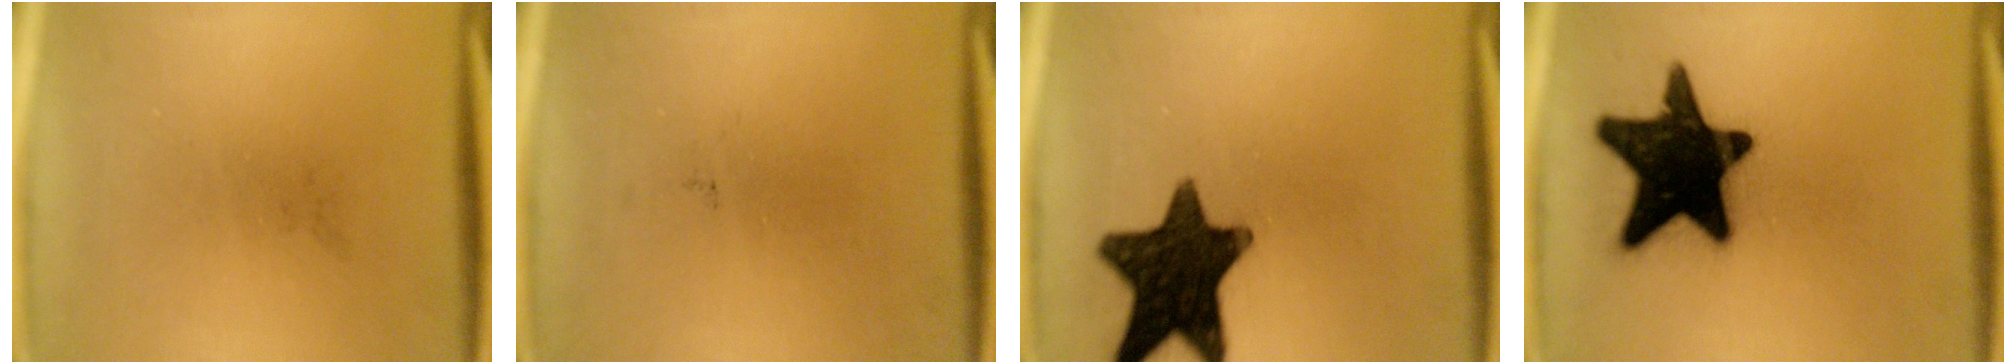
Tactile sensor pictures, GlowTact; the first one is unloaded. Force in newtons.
{"total": 0.0}
{"total": 15.8}
{"total": 20.1}